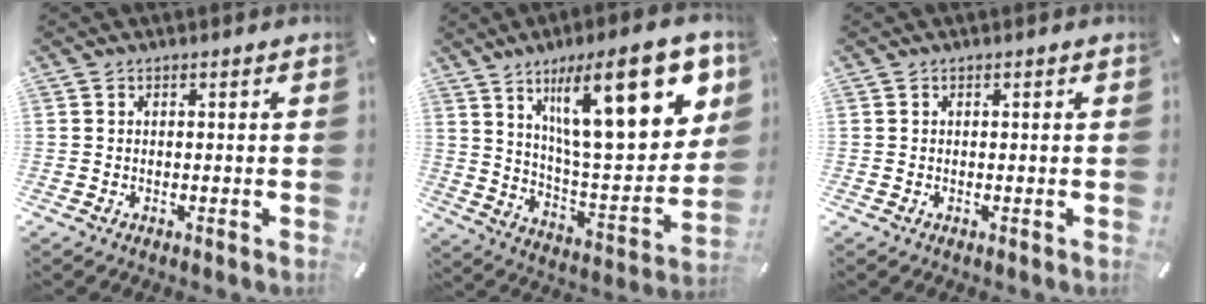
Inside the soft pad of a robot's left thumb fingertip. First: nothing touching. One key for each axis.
{"total": 25.7, "fx": 12.5, "fy": 8.6, "fz": 20.7, "tx": -0.316, "ty": -0.068, "tz": 0.193}
{"total": 0.0}